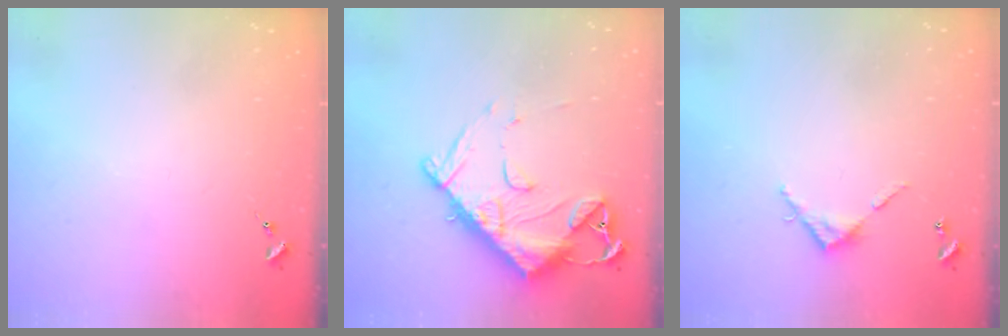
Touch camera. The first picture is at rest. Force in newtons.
{"total": 15.0, "press": 14.9, "slide": 1.6}
{"total": 4.5, "press": 4.5, "slide": 0.4}